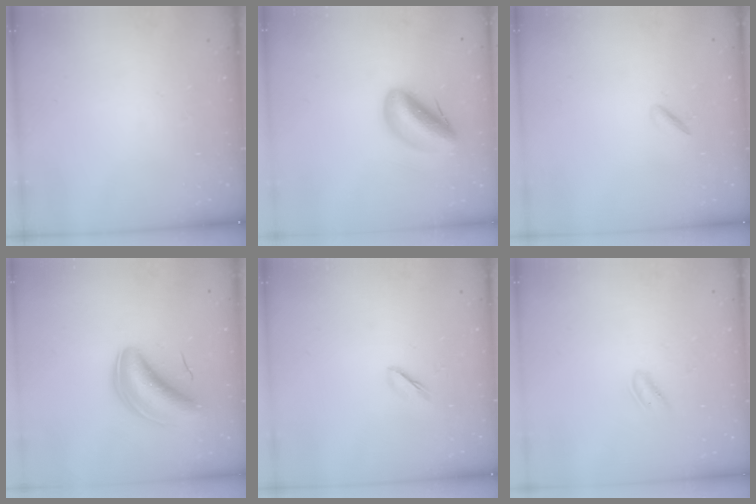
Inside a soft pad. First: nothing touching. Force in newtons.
{"total": 10.8, "press": 10.3, "slide": 3.3}
{"total": 2.0, "press": 1.9, "slide": 0.7}
{"total": 7.5, "press": 7.2, "slide": 2.2}
{"total": 2.5, "press": 2.4, "slide": 0.8}
{"total": 1.3, "press": 1.1, "slide": 0.6}